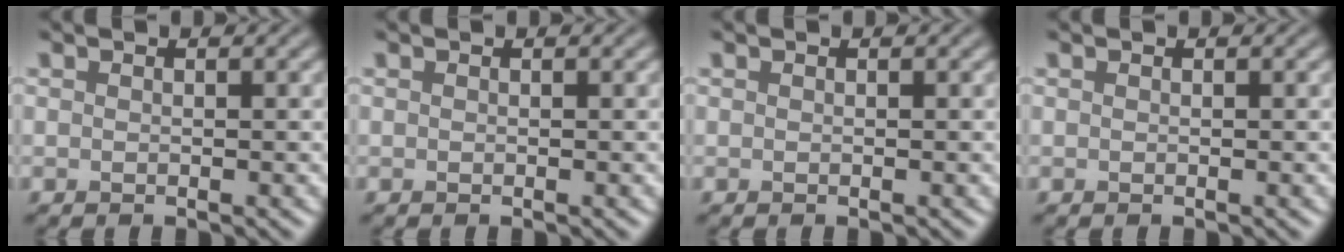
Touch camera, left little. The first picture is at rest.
{"total": 0.0}
{"total": 0.0}
{"total": 0.0}